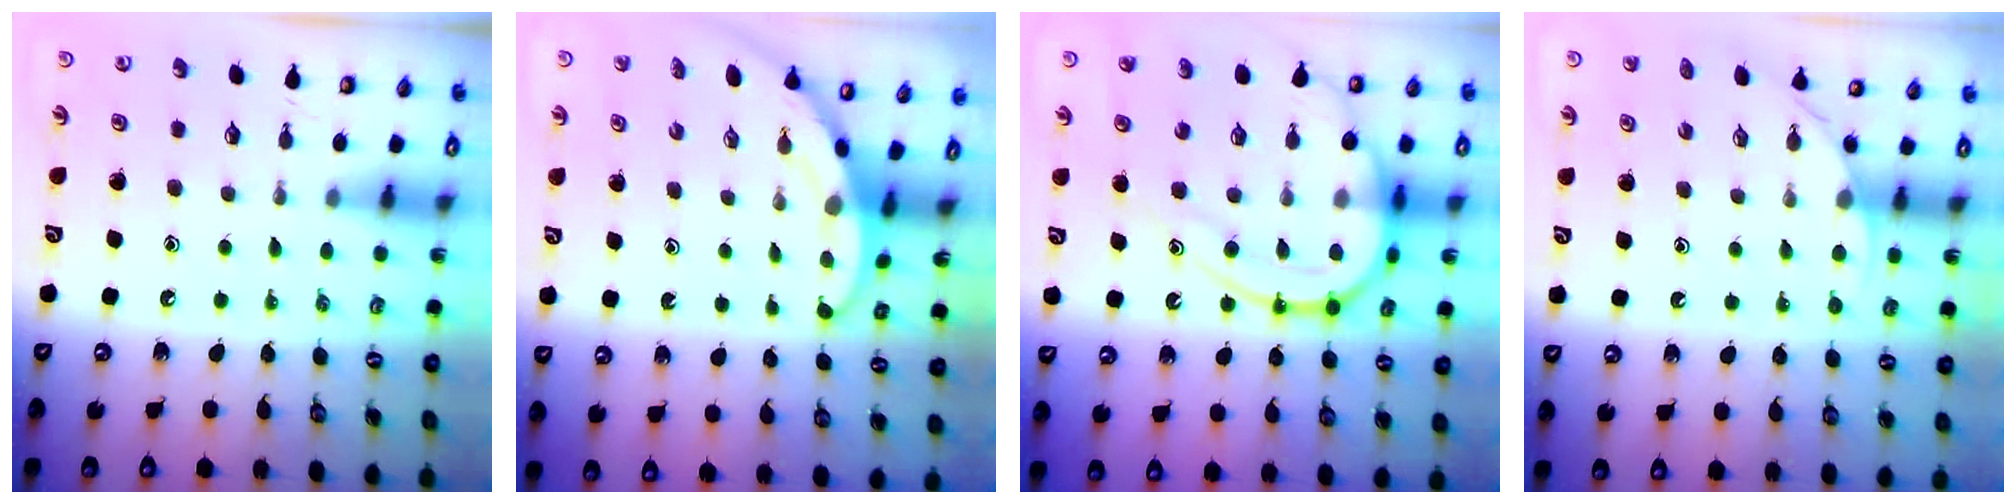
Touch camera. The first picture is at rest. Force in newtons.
{"total": 3.4, "press": 3.4, "slide": 0.2}
{"total": 18.6, "press": 18.5, "slide": 1.9}
{"total": 3.5, "press": 3.5, "slide": 0.3}